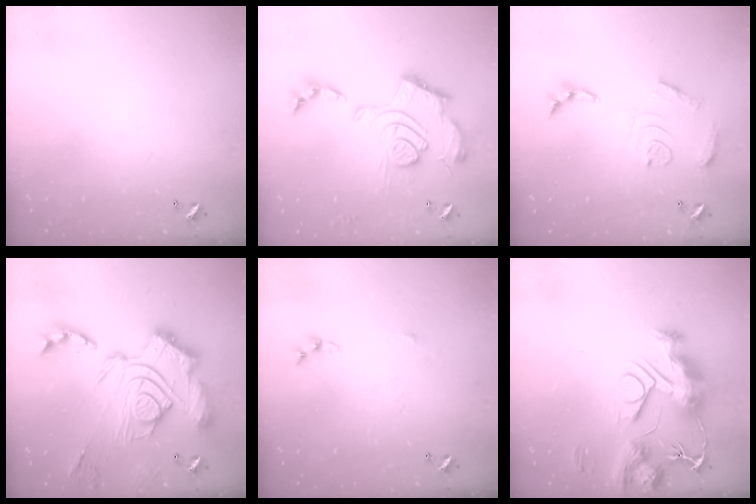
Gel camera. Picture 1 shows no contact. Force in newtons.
{"total": 2.4, "press": 1.9, "slide": 1.5}
{"total": 12.6, "press": 12.5, "slide": 1.3}
{"total": 4.2, "press": 3.4, "slide": 2.5}
{"total": 3.7, "press": 3.7, "slide": 0.5}
{"total": 14.8, "press": 14.7, "slide": 1.3}